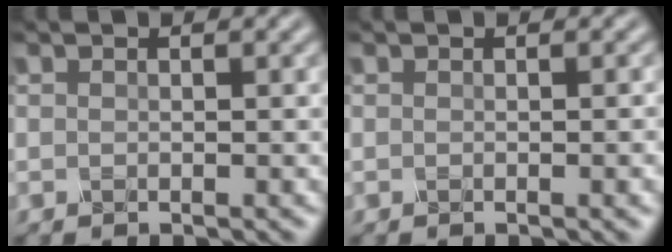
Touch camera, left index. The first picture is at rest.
{"total": 1.6, "force": [-0.1, 0.4, 1.5], "torque": [-0.014, 0.000, -0.004]}